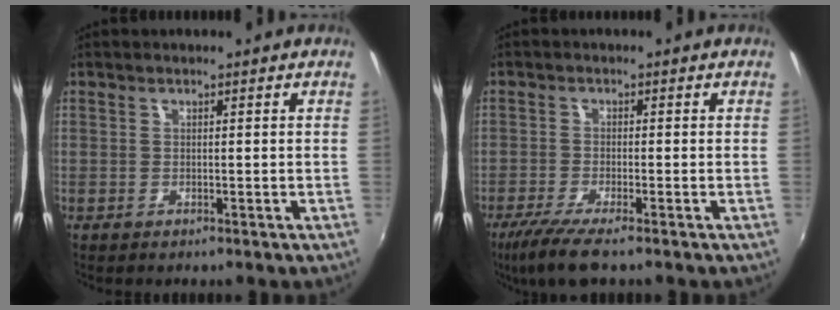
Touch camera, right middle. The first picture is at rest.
{"total": 6.7, "force": [-4.8, 0.5, 4.6], "torque": [-0.111, -0.027, -0.089]}